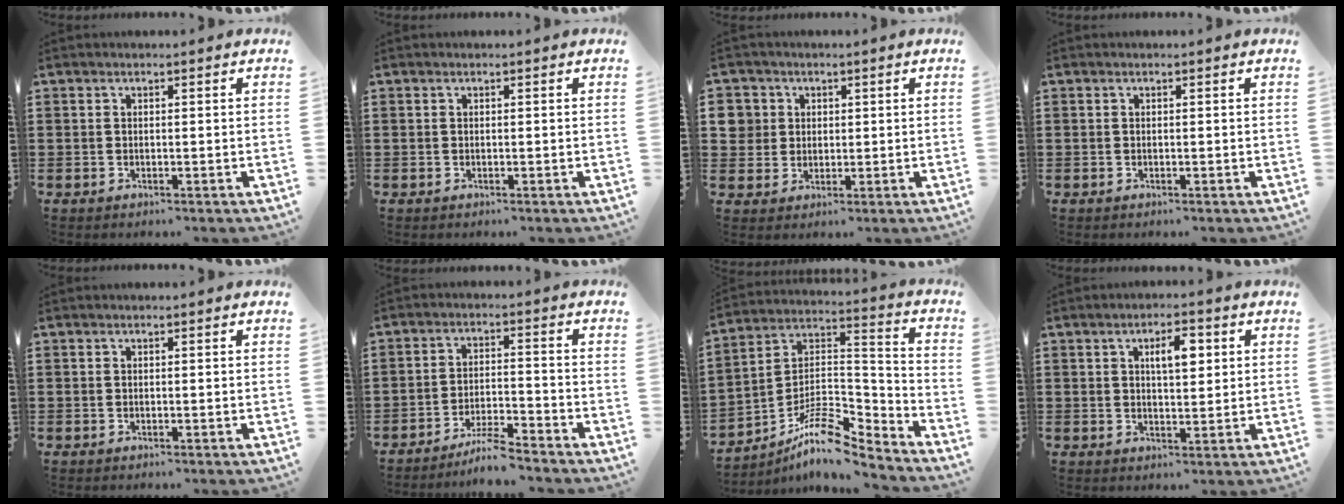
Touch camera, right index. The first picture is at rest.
{"total": 0.0}
{"total": 4.4, "force": [1.2, 4.2, 0.5], "torque": [-0.031, 0.016, 0.022]}
{"total": 0.0}
{"total": 0.0}
{"total": 5.0, "force": [-4.7, -0.2, 1.8], "torque": [-0.041, -0.005, -0.093]}
{"total": 10.4, "force": [-8.0, 3.4, 5.7], "torque": [-0.119, 0.013, -0.157]}
{"total": 4.5, "force": [1.5, 1.6, 3.9], "torque": [-0.065, 0.005, 0.019]}